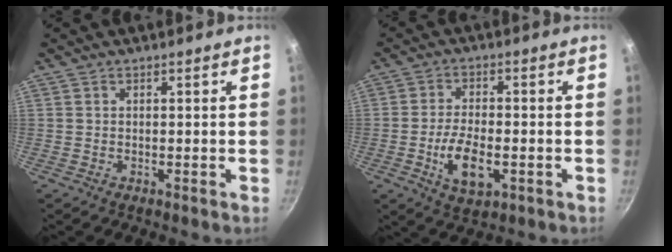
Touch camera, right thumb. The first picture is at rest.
{"total": 9.0, "force": [-2.5, 4.4, 7.4], "torque": [-0.130, 0.010, -0.041]}